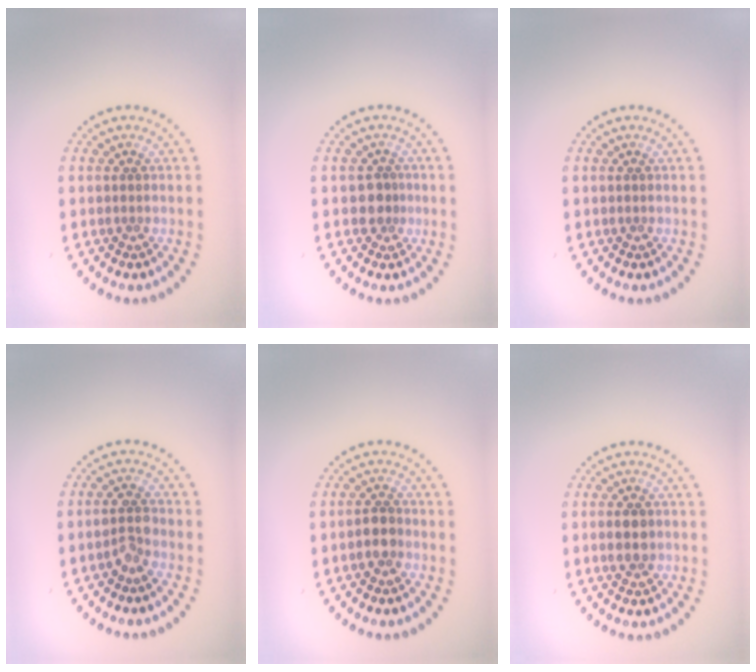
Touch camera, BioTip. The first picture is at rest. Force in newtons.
{"total": 1.9, "press": 1.5, "slide": 1.1}
{"total": 0.0}
{"total": 1.9, "press": 1.7, "slide": 0.8}
{"total": 1.9, "press": 1.8, "slide": 0.7}
{"total": 2.4, "press": 2.4, "slide": 0.1}